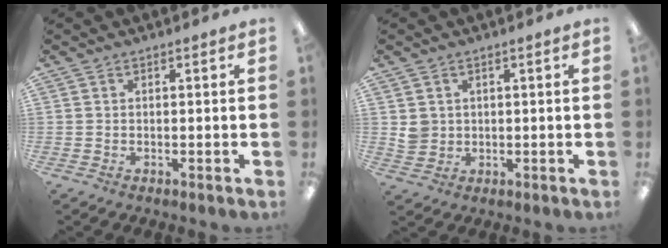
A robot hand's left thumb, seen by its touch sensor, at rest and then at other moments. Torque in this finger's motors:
{"motor_torque": [-0.19, 0.20, 0.28, -0.27, 0.00]}